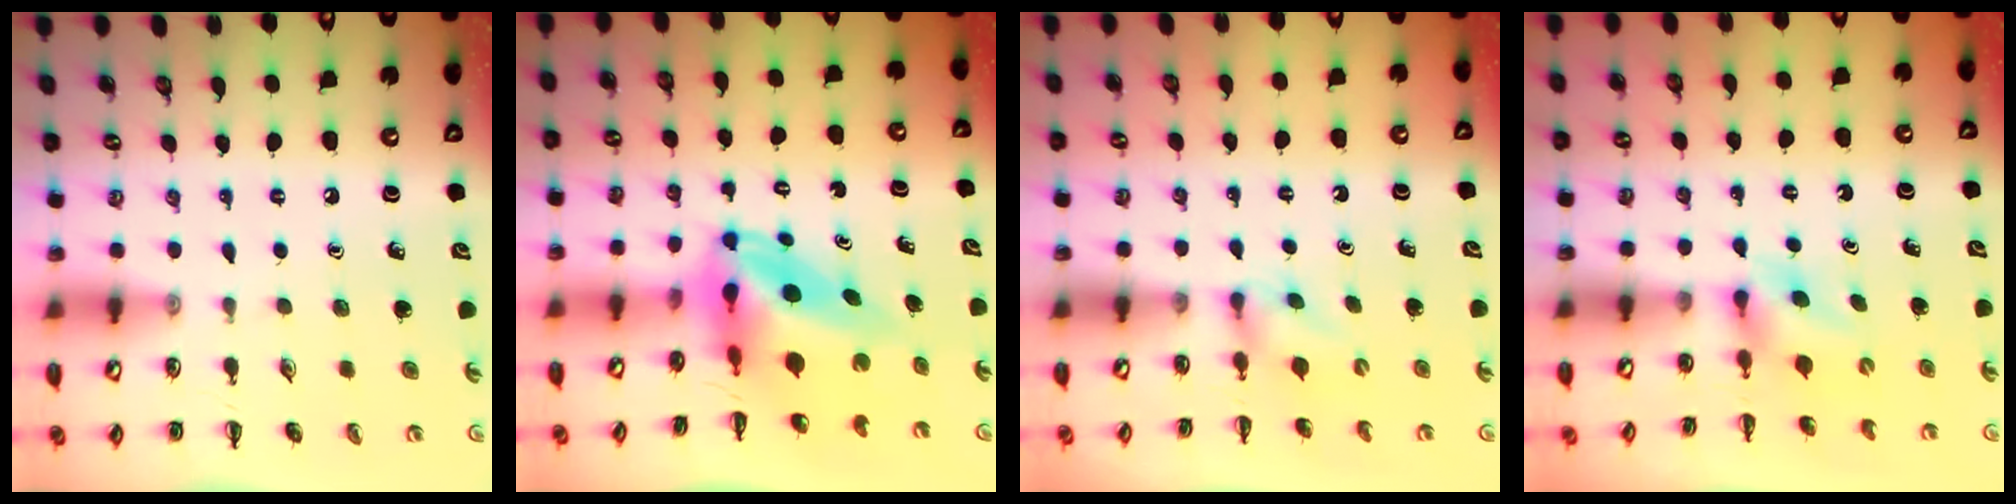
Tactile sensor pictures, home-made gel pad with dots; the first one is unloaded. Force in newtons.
{"total": 6.7, "press": 6.4, "slide": 1.9}
{"total": 2.8, "press": 2.5, "slide": 1.3}
{"total": 3.8, "press": 3.6, "slide": 1.2}